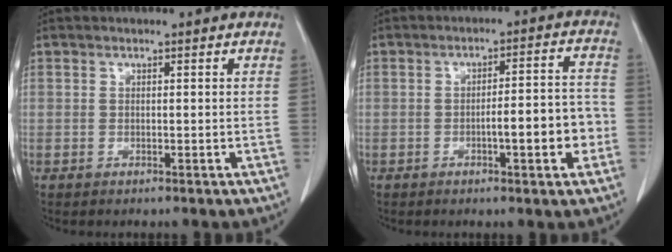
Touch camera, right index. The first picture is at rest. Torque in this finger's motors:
{"motor_torque": [0.98, -0.65, 0.30, 0.07]}